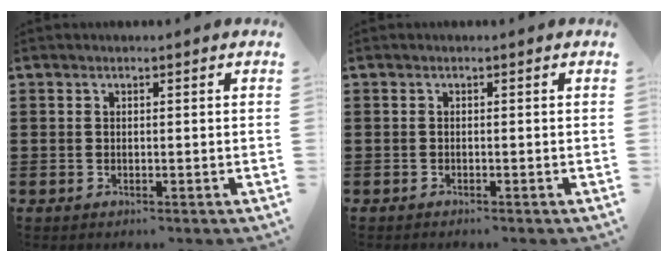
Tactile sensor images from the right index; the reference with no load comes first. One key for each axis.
{"total": 0.0}